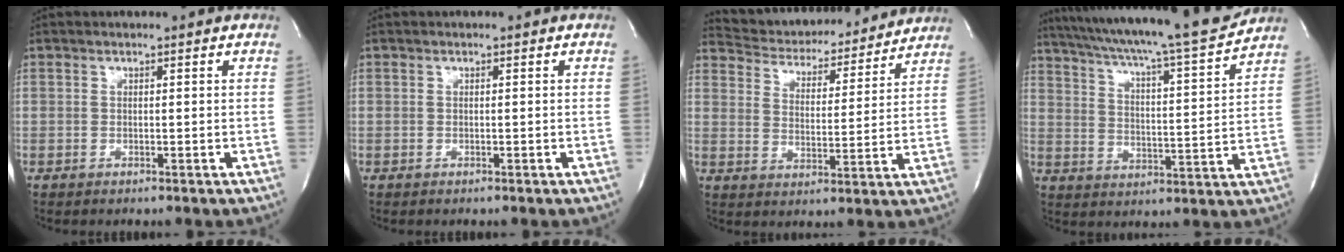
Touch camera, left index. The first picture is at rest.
{"total": 0.0}
{"total": 16.7, "force": [15.7, 3.8, 3.9], "torque": [-0.055, 0.000, 0.222]}
{"total": 20.5, "force": [18.2, -0.4, 9.5], "torque": [-0.161, -0.030, 0.264]}